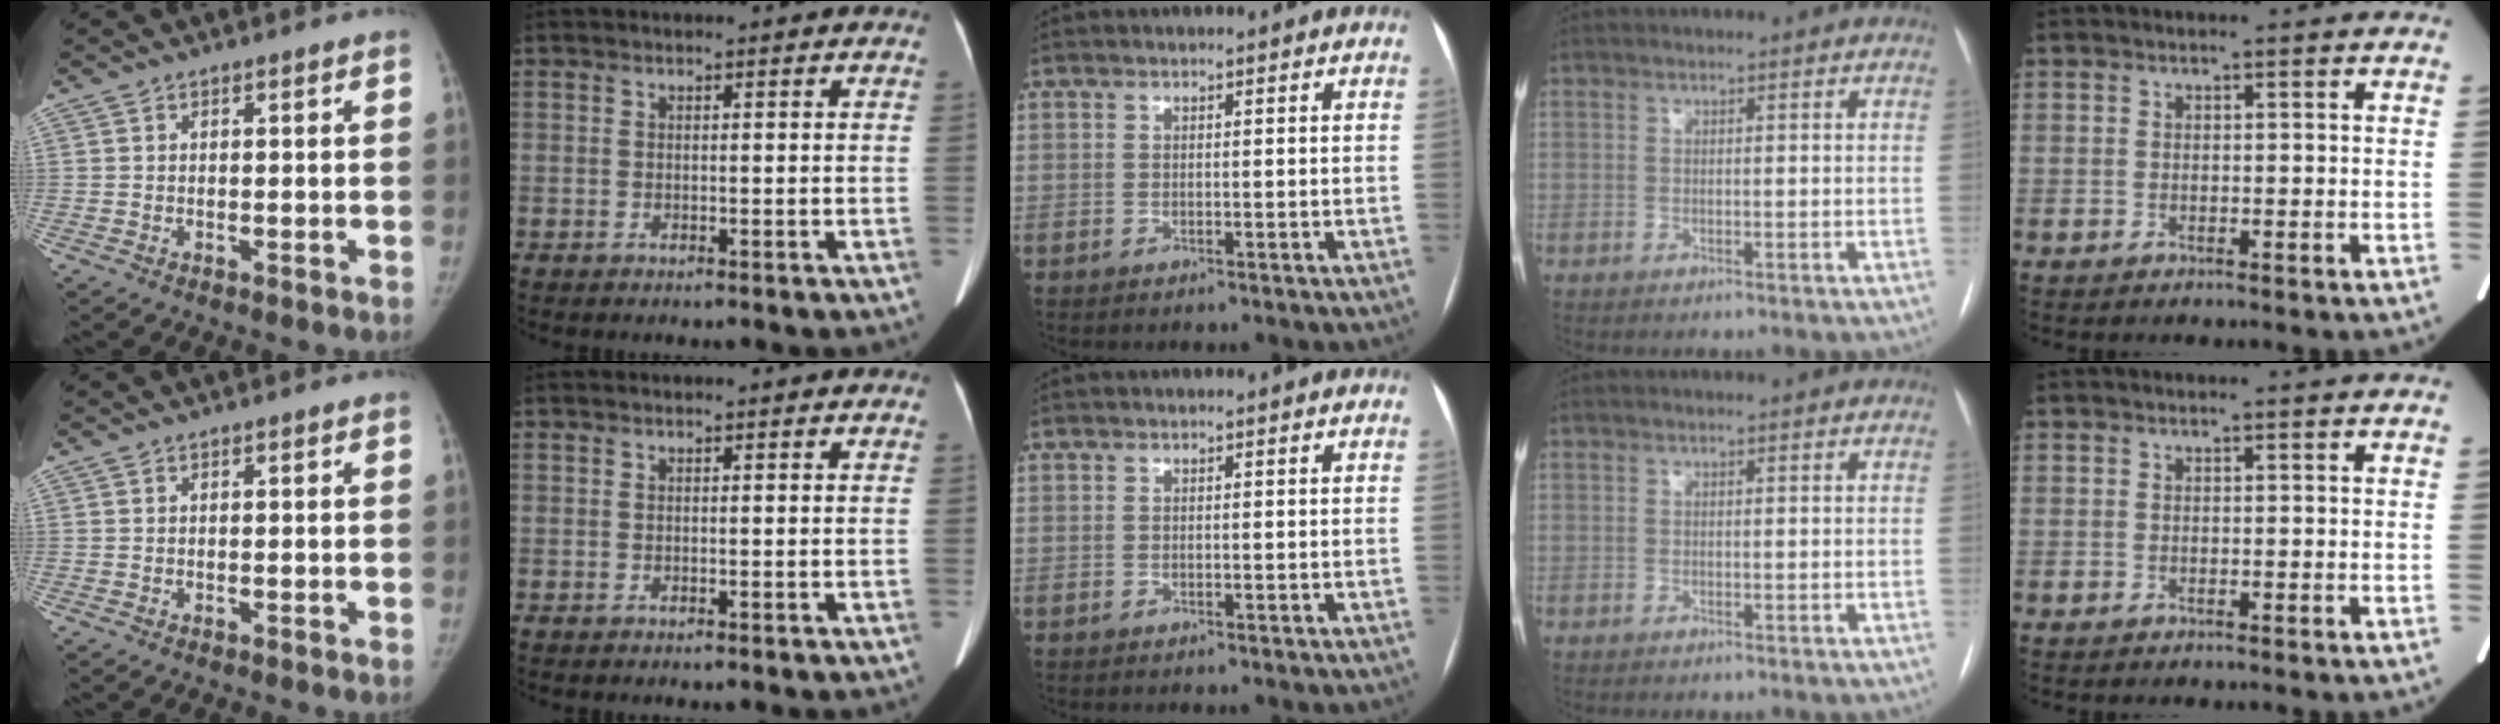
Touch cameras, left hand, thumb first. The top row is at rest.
{}